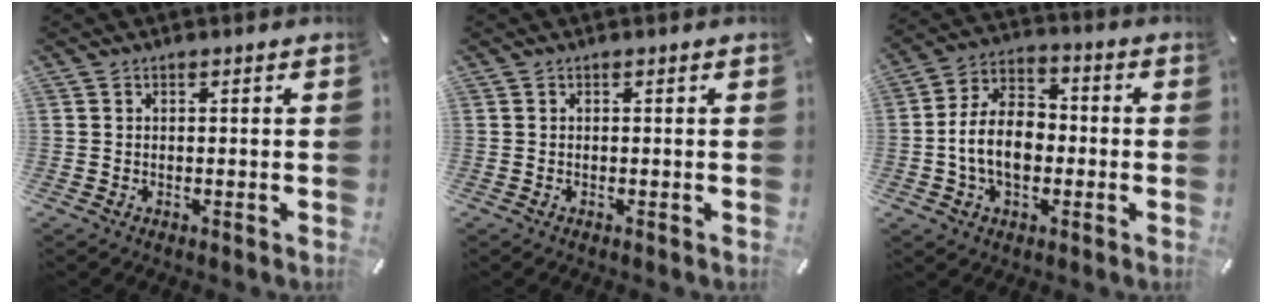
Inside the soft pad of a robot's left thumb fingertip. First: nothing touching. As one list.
[{"total": 0.0}, {"total": 11.3, "force": [-2.2, 8.1, 7.6], "torque": [-0.173, 0.017, -0.040]}]